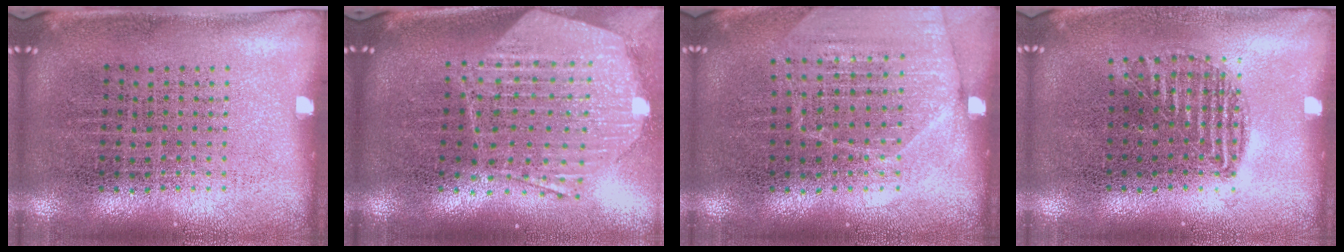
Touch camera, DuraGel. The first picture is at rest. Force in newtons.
{"total": 2.3, "press": 1.9, "slide": 1.3}
{"total": 1.6, "press": 1.5, "slide": 0.3}
{"total": 0.9, "press": 0.8, "slide": 0.3}